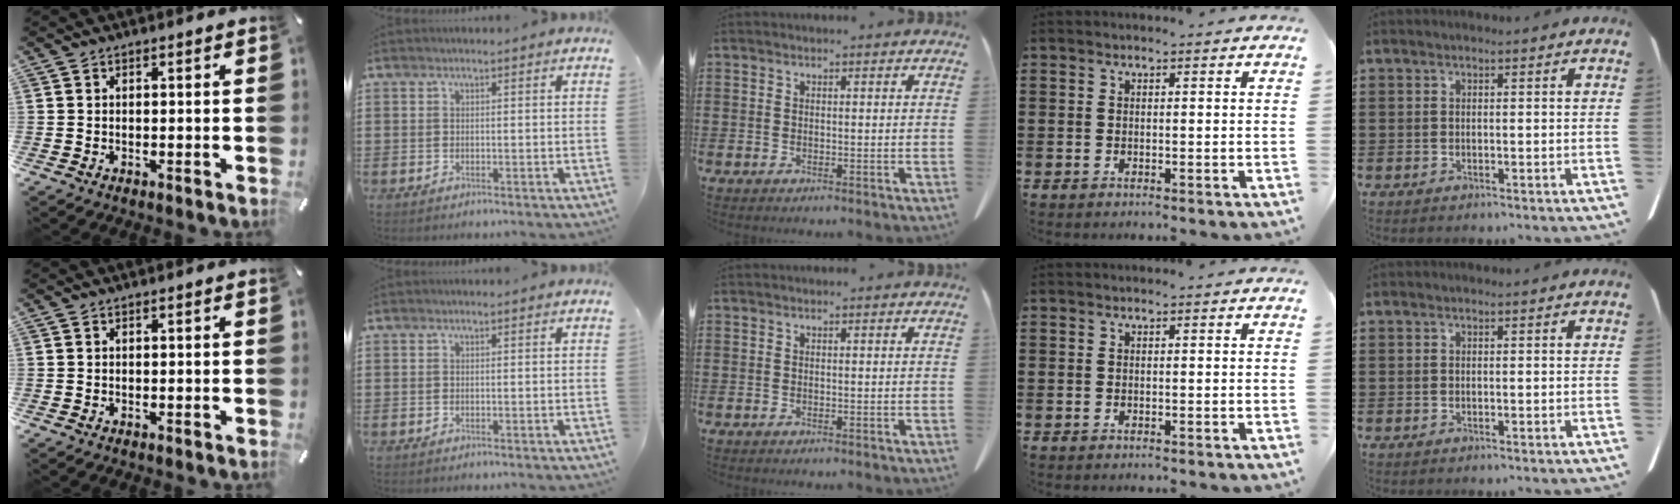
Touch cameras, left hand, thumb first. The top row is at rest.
{}